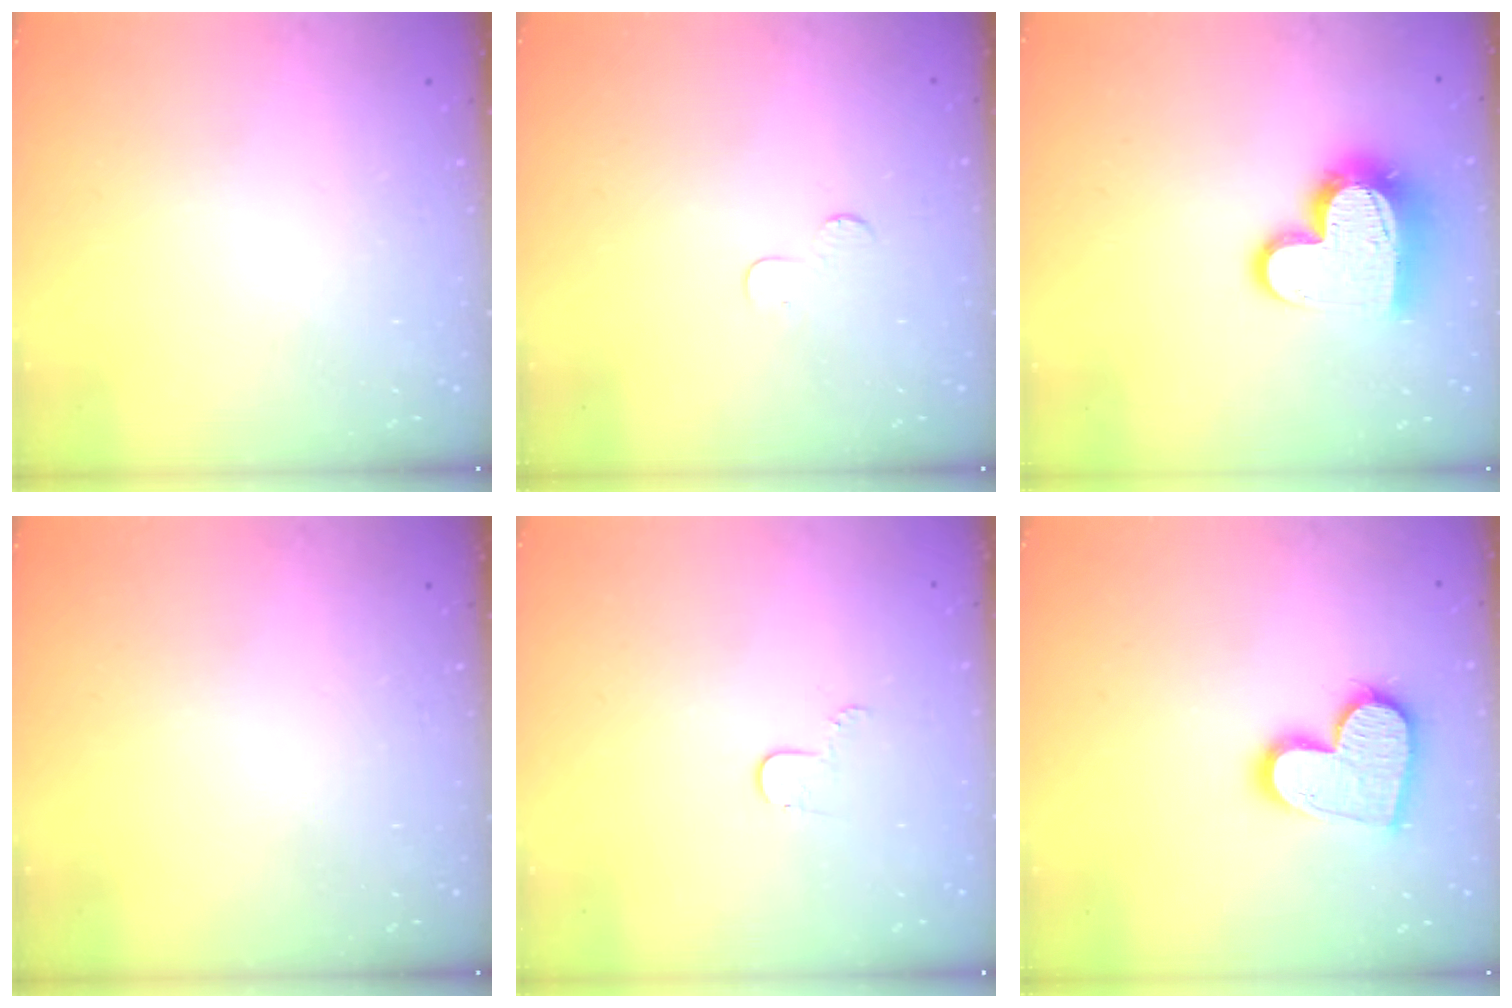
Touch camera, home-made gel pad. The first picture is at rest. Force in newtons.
{"total": 3.7, "press": 3.7, "slide": 0.4}
{"total": 14.7, "press": 14.6, "slide": 1.1}
{"total": 0.0}
{"total": 4.0, "press": 3.9, "slide": 0.3}
{"total": 15.2, "press": 15.1, "slide": 1.2}